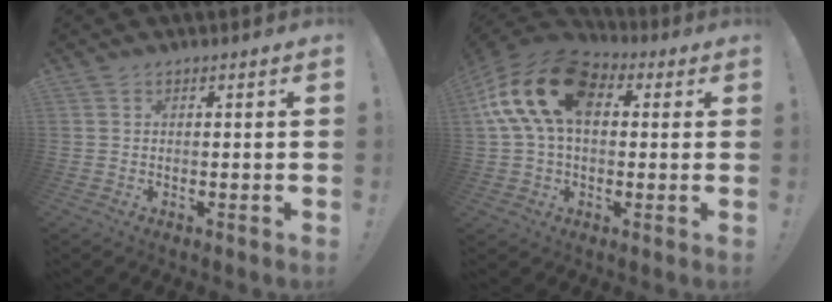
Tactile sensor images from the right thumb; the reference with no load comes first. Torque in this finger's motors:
{"motor_torque": [2.53, 2.48, 0.50, -0.07, 0.49]}